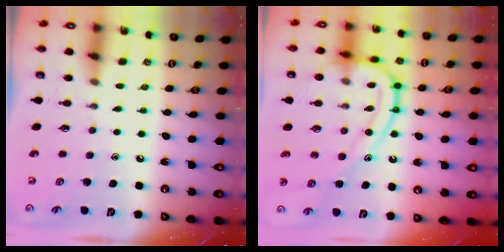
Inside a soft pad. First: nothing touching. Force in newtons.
{"total": 17.2, "press": 17.1, "slide": 1.5}